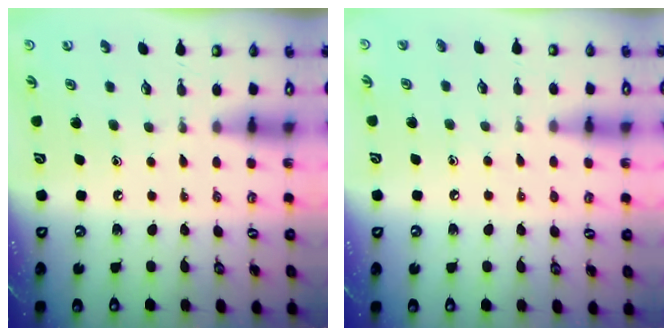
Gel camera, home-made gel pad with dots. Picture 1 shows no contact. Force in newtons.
{"total": 5.2, "press": 5.2, "slide": 0.5}